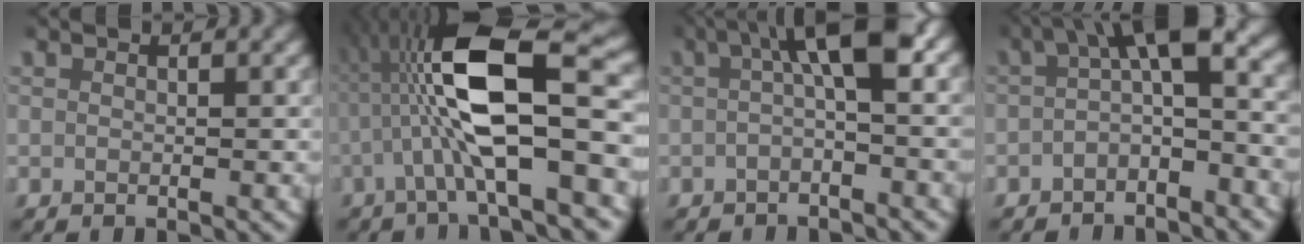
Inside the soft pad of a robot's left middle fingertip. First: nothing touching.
{"total": 12.2, "force": [1.0, 4.3, 11.4], "torque": [-0.214, 0.012, 0.018]}
{"total": 6.4, "force": [0.7, 1.8, 6.1], "torque": [-0.086, 0.019, 0.004]}
{"total": 5.3, "force": [0.1, 1.9, 5.0], "torque": [-0.065, 0.014, -0.007]}